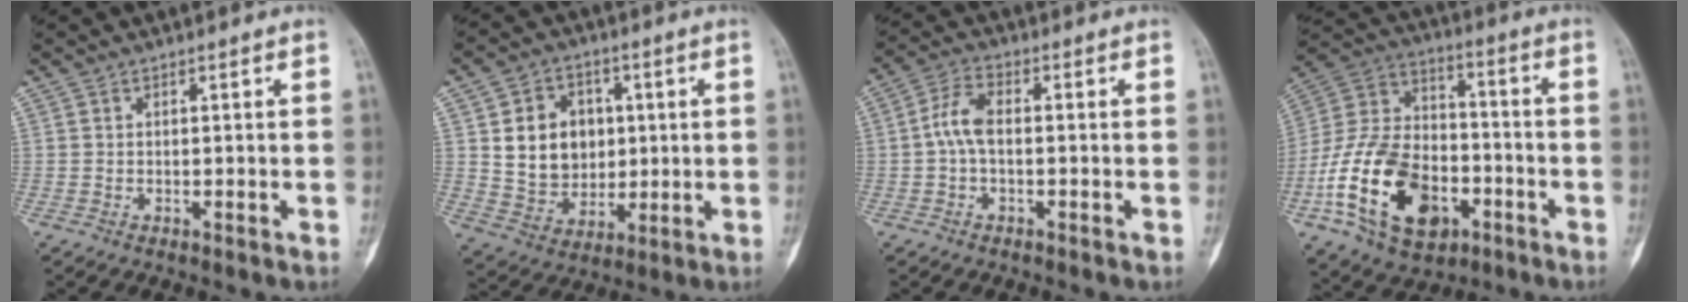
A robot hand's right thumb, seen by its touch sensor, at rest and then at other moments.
{"total": 12.6, "force": [2.2, 10.4, 6.9], "torque": [-0.069, -0.006, 0.049]}
{"total": 5.5, "force": [-0.4, 2.8, 4.7], "torque": [-0.099, 0.017, -0.016]}
{"total": 22.3, "force": [-8.1, 14.0, 15.4], "torque": [-0.277, 0.044, -0.136]}